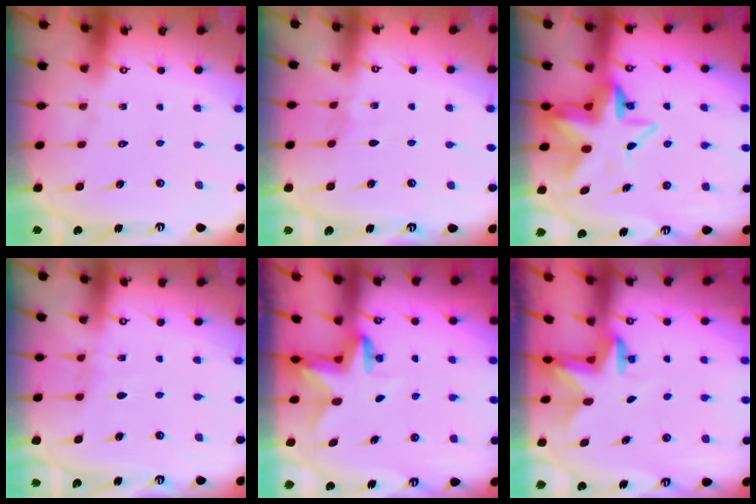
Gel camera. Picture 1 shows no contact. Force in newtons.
{"total": 2.5, "press": 2.5, "slide": 0.5}
{"total": 9.6, "press": 9.5, "slide": 1.6}
{"total": 3.6, "press": 3.6, "slide": 0.3}
{"total": 3.0, "press": 3.0, "slide": 0.3}
{"total": 2.5, "press": 2.5, "slide": 0.4}